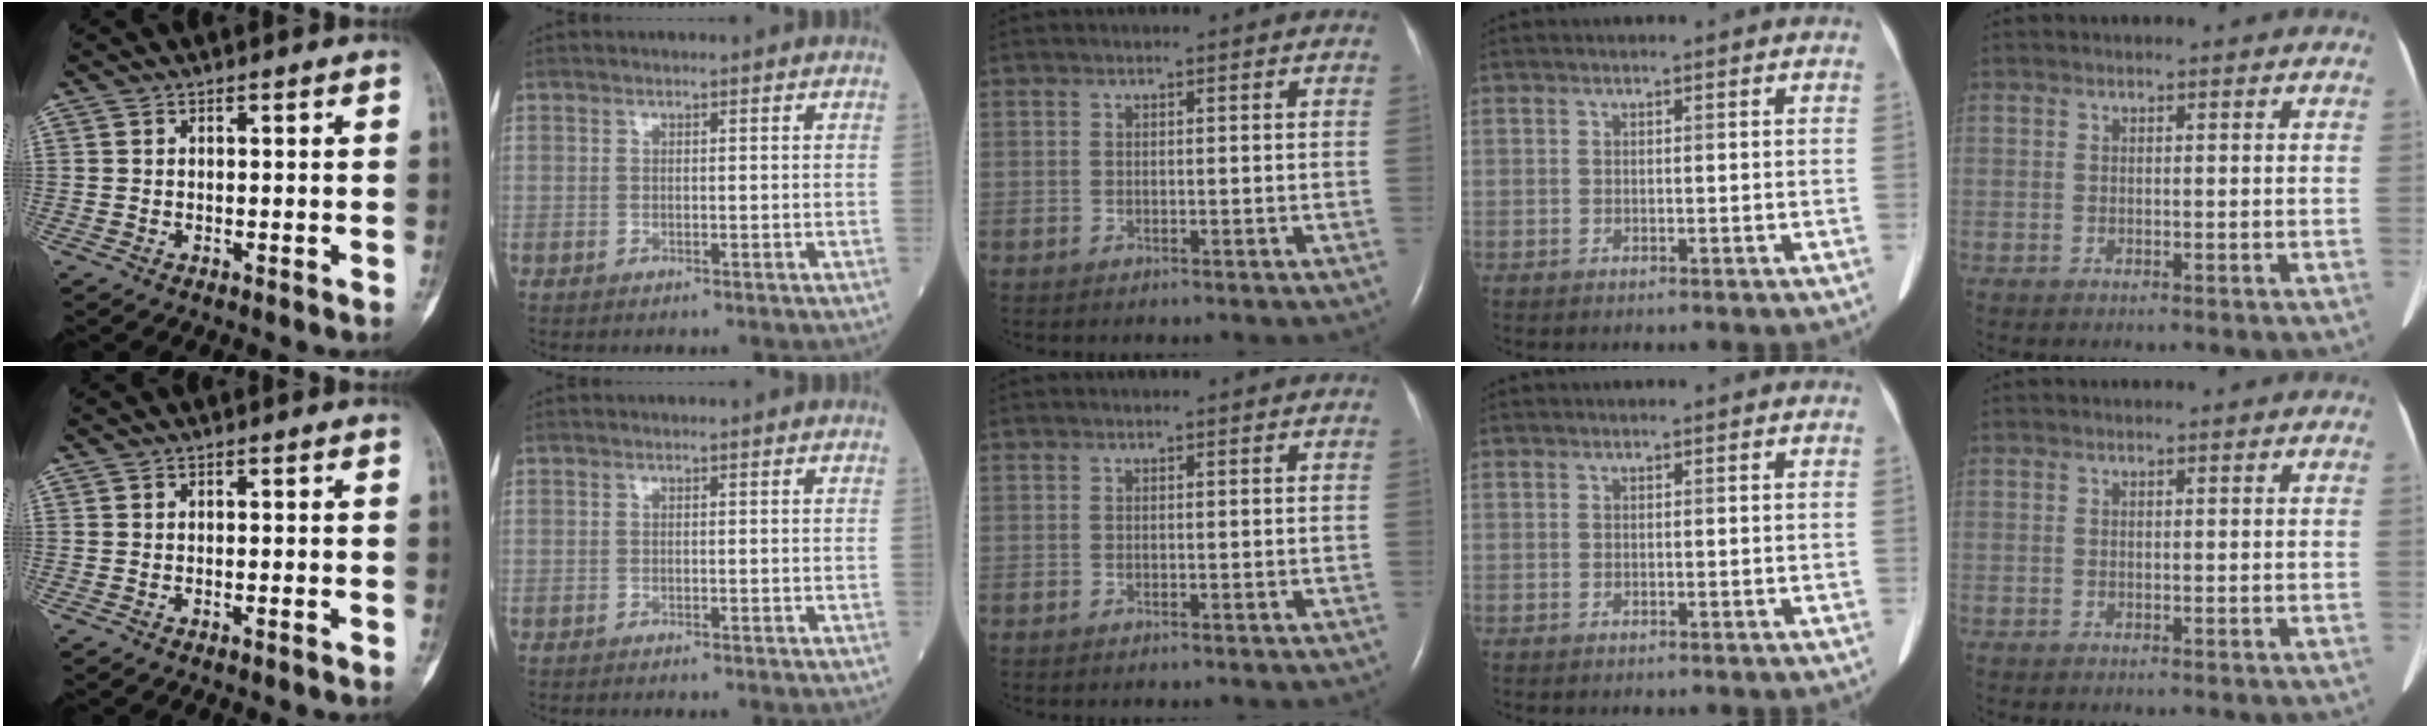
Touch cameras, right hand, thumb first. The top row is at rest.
{"thumb": {"total": 0.7, "force": [-0.5, 0.0, 0.5], "torque": [-0.012, 0.003, -0.004]}, "index": {"total": 1.8, "force": [-1.6, 0.0, 0.7], "torque": [-0.010, 0.000, -0.020]}}